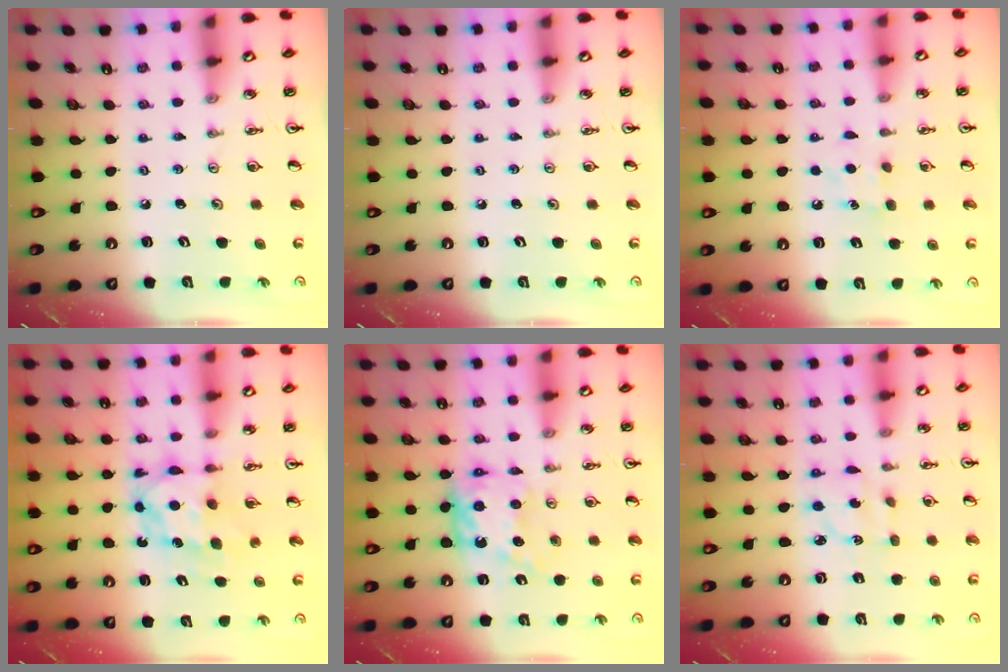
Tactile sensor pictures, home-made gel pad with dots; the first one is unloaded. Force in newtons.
{"total": 0.0}
{"total": 4.8, "press": 4.8, "slide": 0.7}
{"total": 7.1, "press": 7.0, "slide": 0.5}
{"total": 10.6, "press": 10.6, "slide": 0.4}
{"total": 3.5, "press": 3.5, "slide": 0.4}